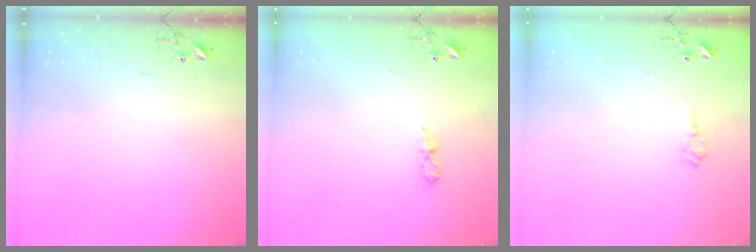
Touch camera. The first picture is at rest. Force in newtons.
{"total": 5.3, "press": 5.3, "slide": 0.7}
{"total": 6.8, "press": 6.8, "slide": 0.9}